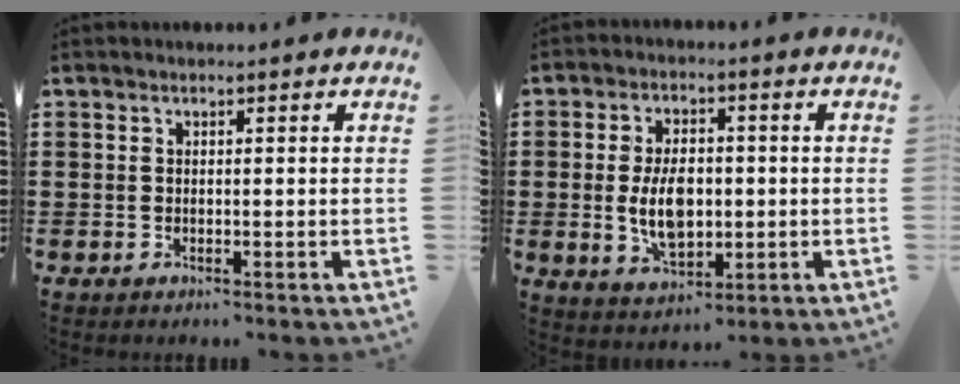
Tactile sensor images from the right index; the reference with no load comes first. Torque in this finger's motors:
{"motor_torque": [2.14, 0.00, 0.75, 0.21]}